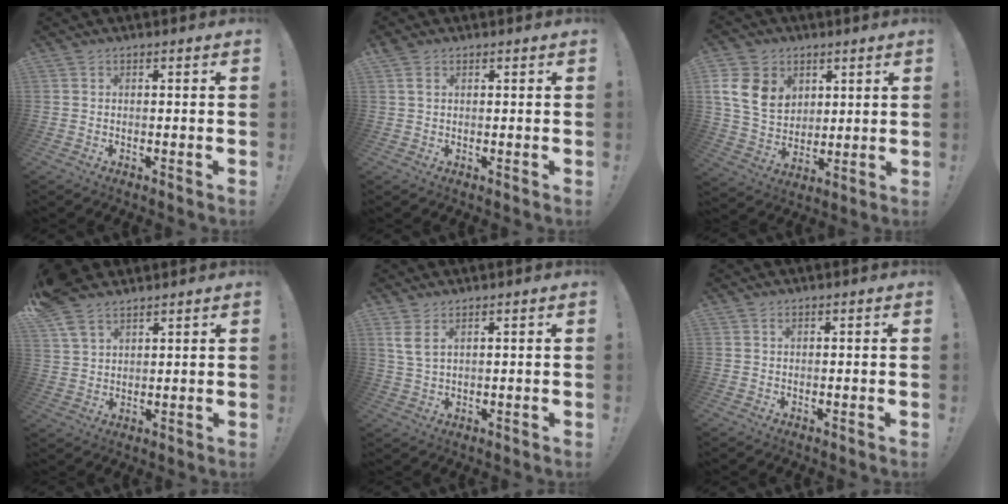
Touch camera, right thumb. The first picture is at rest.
{"total": 1.5, "force": [0.8, 1.0, 0.8], "torque": [-0.009, 0.000, 0.014]}
{"total": 15.0, "force": [6.0, 11.6, 7.4], "torque": [-0.134, -0.031, 0.121]}
{"total": 8.3, "force": [6.3, 4.1, 3.5], "torque": [-0.066, -0.027, 0.125]}
{"total": 4.4, "force": [2.3, 1.5, 3.4], "torque": [-0.069, -0.004, 0.045]}
{"total": 0.0}